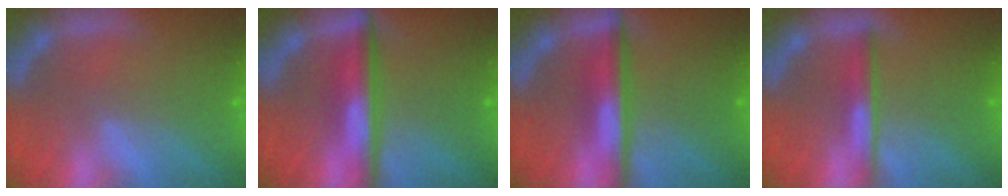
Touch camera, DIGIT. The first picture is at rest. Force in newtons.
{"total": 5.5}
{"total": 5.0}
{"total": 3.0}